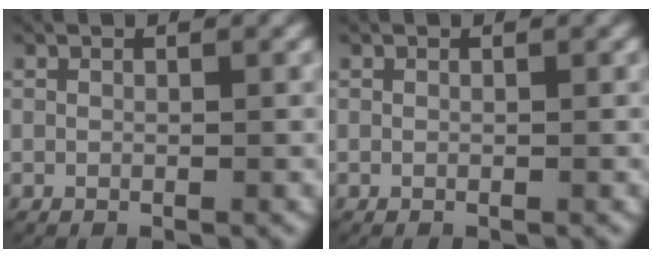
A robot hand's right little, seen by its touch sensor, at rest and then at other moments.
{"total": 0.0}